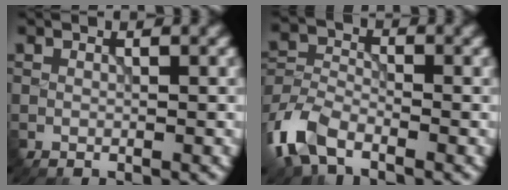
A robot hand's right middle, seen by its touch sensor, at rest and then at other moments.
{"total": 5.3, "force": [-3.6, 2.6, 2.9], "torque": [-0.065, -0.005, -0.083]}